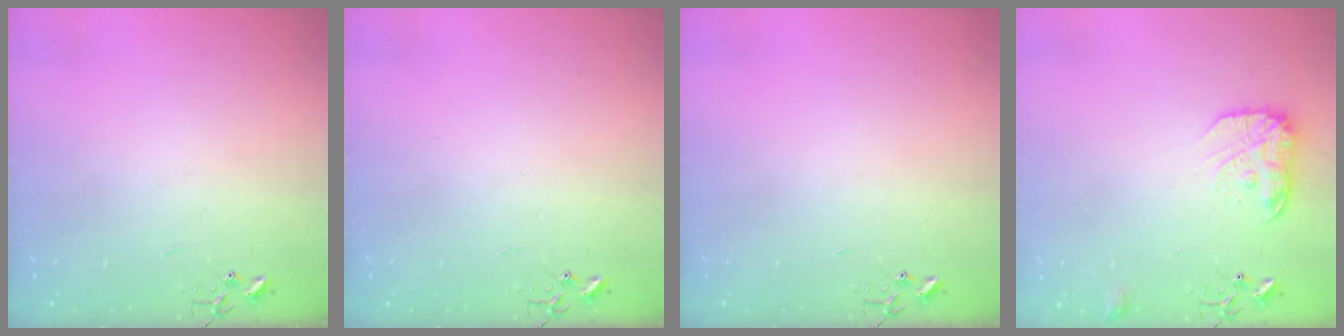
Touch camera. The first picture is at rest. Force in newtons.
{"total": 0.0}
{"total": 0.0}
{"total": 13.2, "press": 13.2, "slide": 0.8}